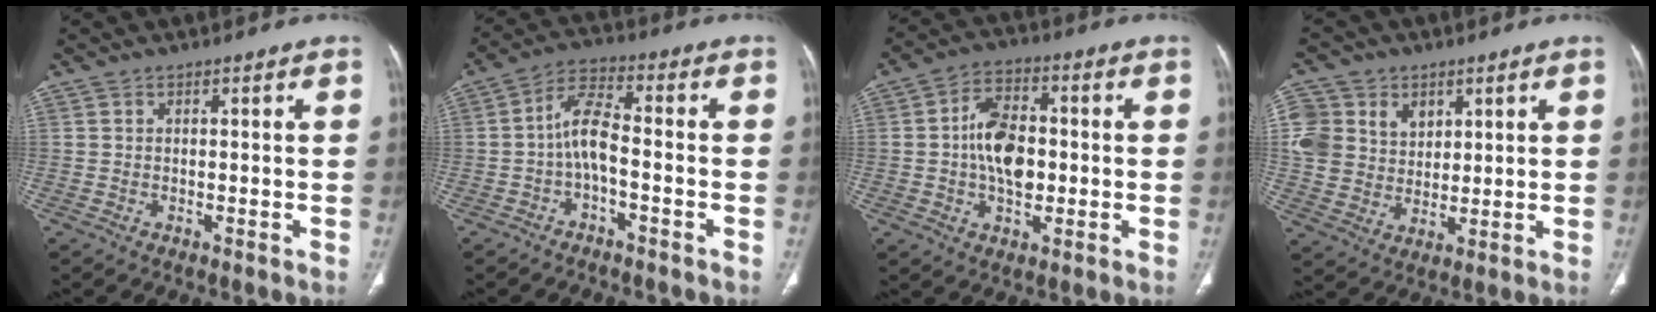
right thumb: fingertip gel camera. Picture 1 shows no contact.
{"total": 6.4, "force": [-1.8, 2.3, 5.7], "torque": [-0.116, 0.034, -0.040]}
{"total": 10.8, "force": [-0.3, 6.7, 8.5], "torque": [-0.126, 0.015, -0.012]}
{"total": 12.1, "force": [4.2, 10.5, 4.4], "torque": [-0.057, -0.002, 0.087]}